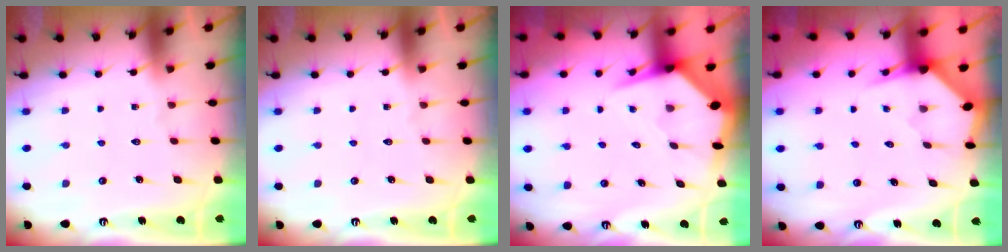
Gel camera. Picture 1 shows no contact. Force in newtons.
{"total": 0.0}
{"total": 5.3, "press": 5.2, "slide": 0.5}
{"total": 3.3, "press": 3.3, "slide": 0.3}